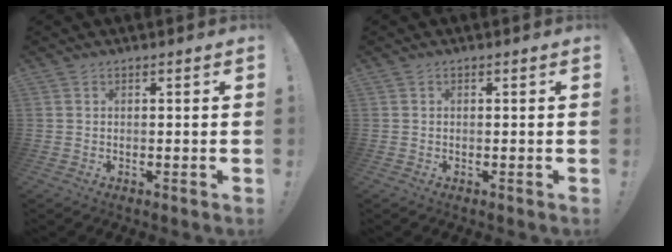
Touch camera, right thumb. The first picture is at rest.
{"total": 0.5, "force": [-0.4, 0.1, 0.2], "torque": [-0.004, 0.001, -0.008]}